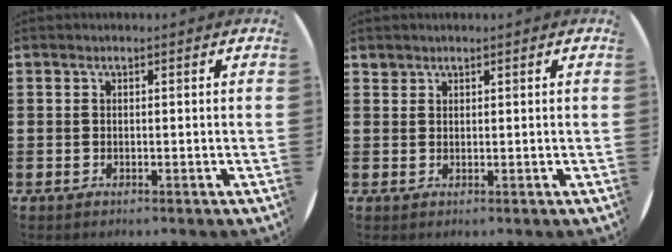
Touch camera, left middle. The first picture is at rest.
{"total": 1.0, "force": [0.9, 0.3, -0.2], "torque": [0.002, 0.003, 0.018]}